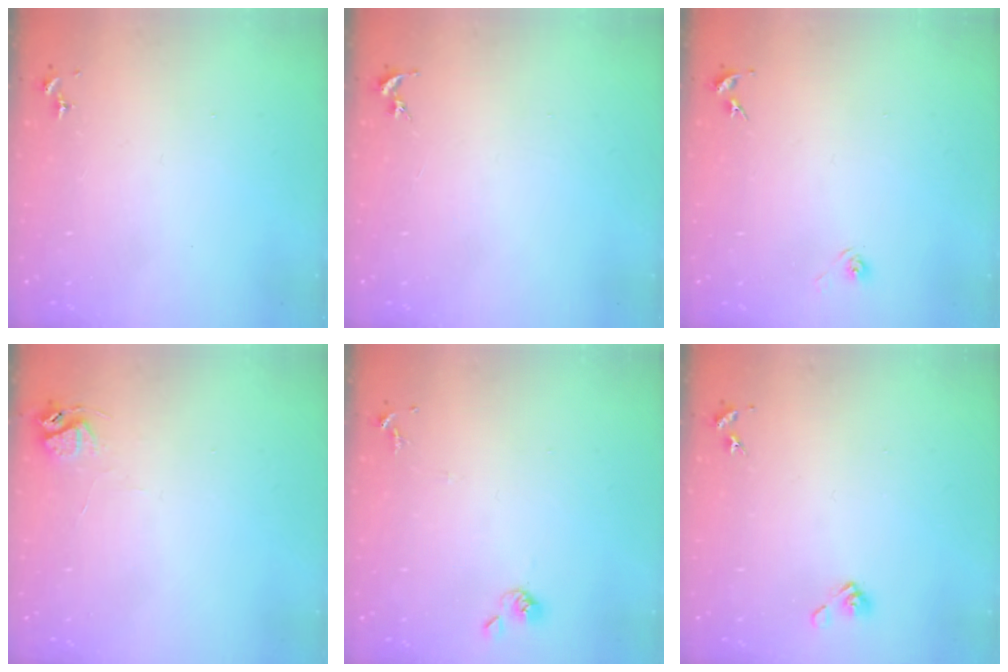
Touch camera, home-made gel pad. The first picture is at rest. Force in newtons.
{"total": 0.0}
{"total": 3.0, "press": 2.6, "slide": 1.5}
{"total": 6.6, "press": 6.6, "slide": 0.7}
{"total": 6.4, "press": 6.3, "slide": 0.8}
{"total": 5.2, "press": 4.6, "slide": 2.4}